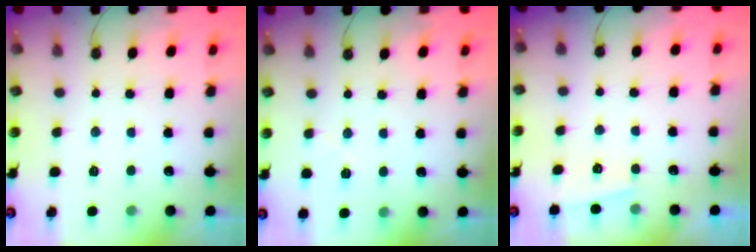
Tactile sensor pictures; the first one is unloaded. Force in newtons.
{"total": 3.4, "press": 2.9, "slide": 1.8}
{"total": 1.6, "press": 1.0, "slide": 1.2}